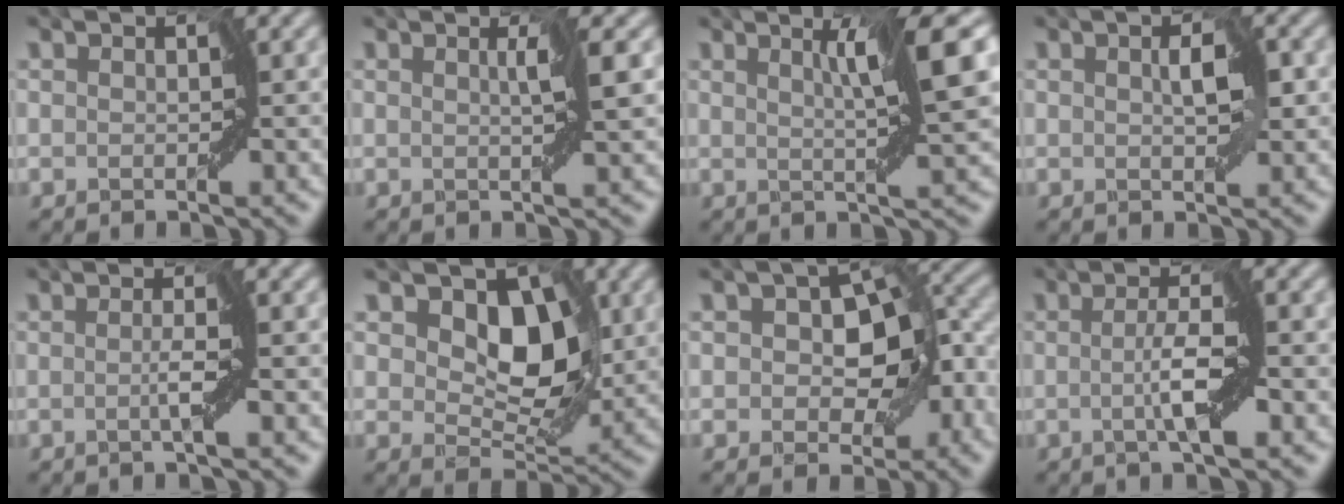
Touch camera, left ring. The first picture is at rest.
{"total": 1.6, "force": [0.4, -0.5, 1.5], "torque": [-0.036, 0.000, 0.009]}
{"total": 4.9, "force": [1.4, -0.1, 4.7], "torque": [-0.083, 0.004, 0.027]}
{"total": 2.1, "force": [0.3, 0.8, 2.0], "torque": [-0.040, 0.000, 0.007]}
{"total": 1.3, "force": [-0.3, -0.6, 1.1], "torque": [-0.031, 0.003, -0.006]}
{"total": 8.1, "force": [2.6, 5.2, 5.6], "torque": [-0.082, 0.007, 0.026]}
{"total": 7.5, "force": [-0.5, 5.0, 5.5], "torque": [-0.066, 0.015, -0.013]}
{"total": 3.1, "force": [-0.6, -0.2, 3.0], "torque": [-0.063, 0.005, -0.014]}